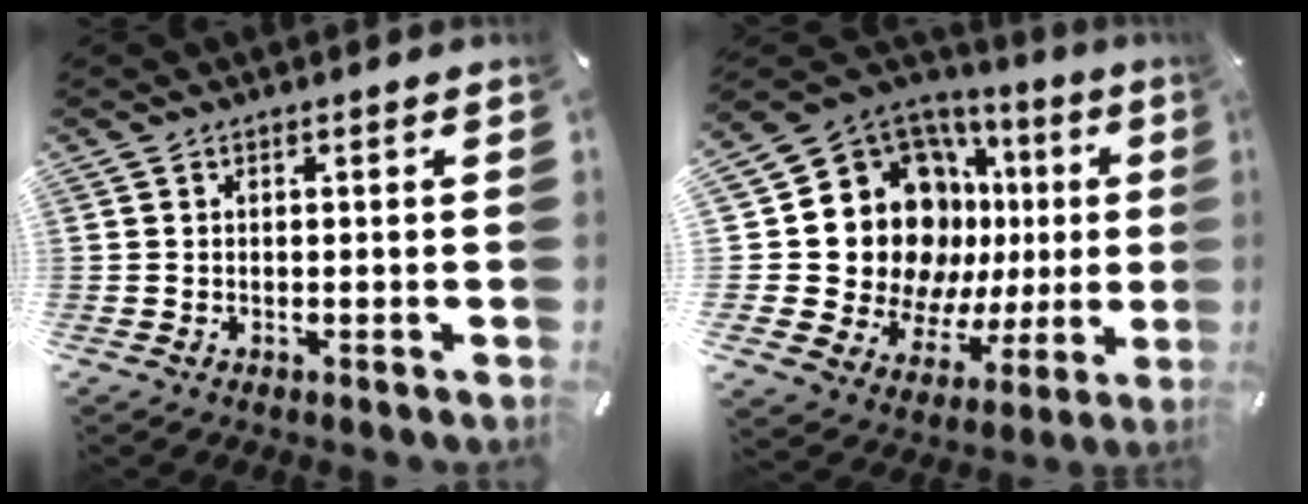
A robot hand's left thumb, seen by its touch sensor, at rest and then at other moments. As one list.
[{"total": 24.4, "force": [5.3, 17.9, 15.6], "torque": [-0.276, -0.052, 0.133]}]